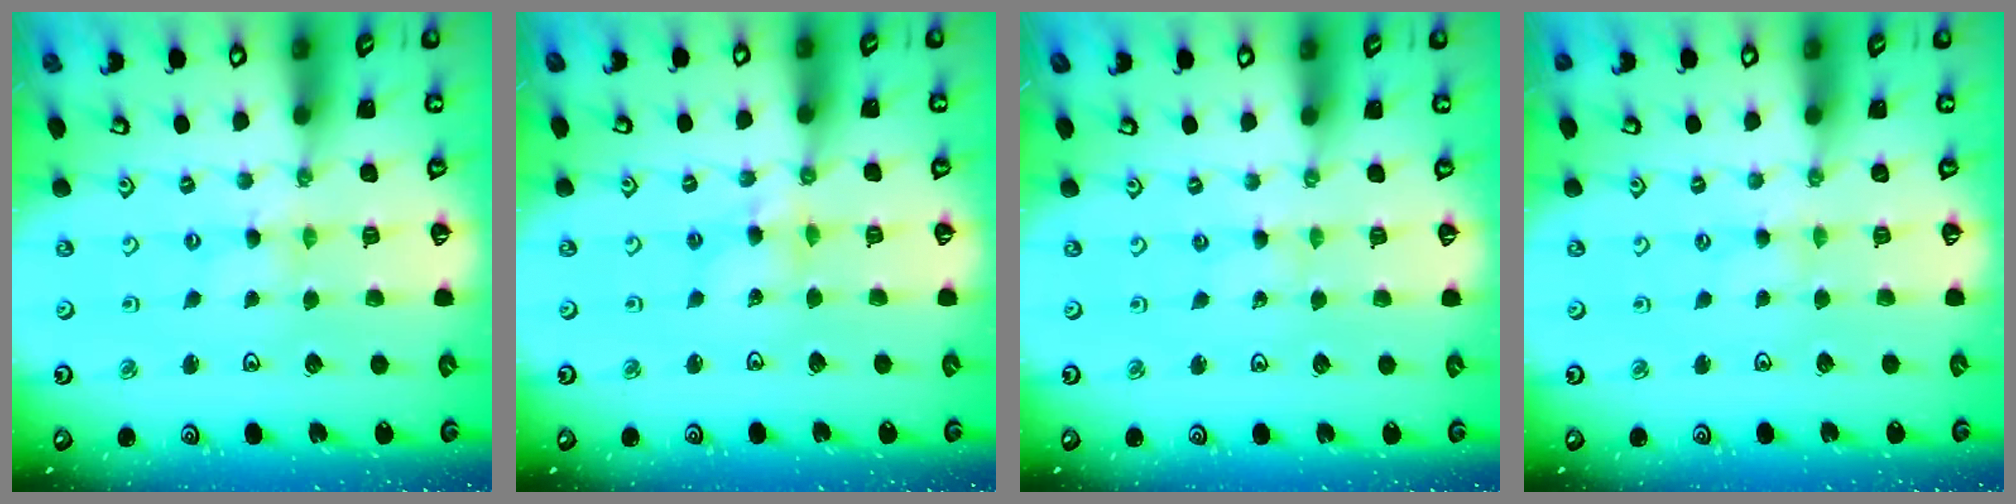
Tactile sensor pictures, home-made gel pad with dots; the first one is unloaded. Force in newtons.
{"total": 3.9, "press": 3.9, "slide": 0.4}
{"total": 0.6, "press": 0.6, "slide": 0.1}
{"total": 1.4, "press": 1.3, "slide": 0.4}